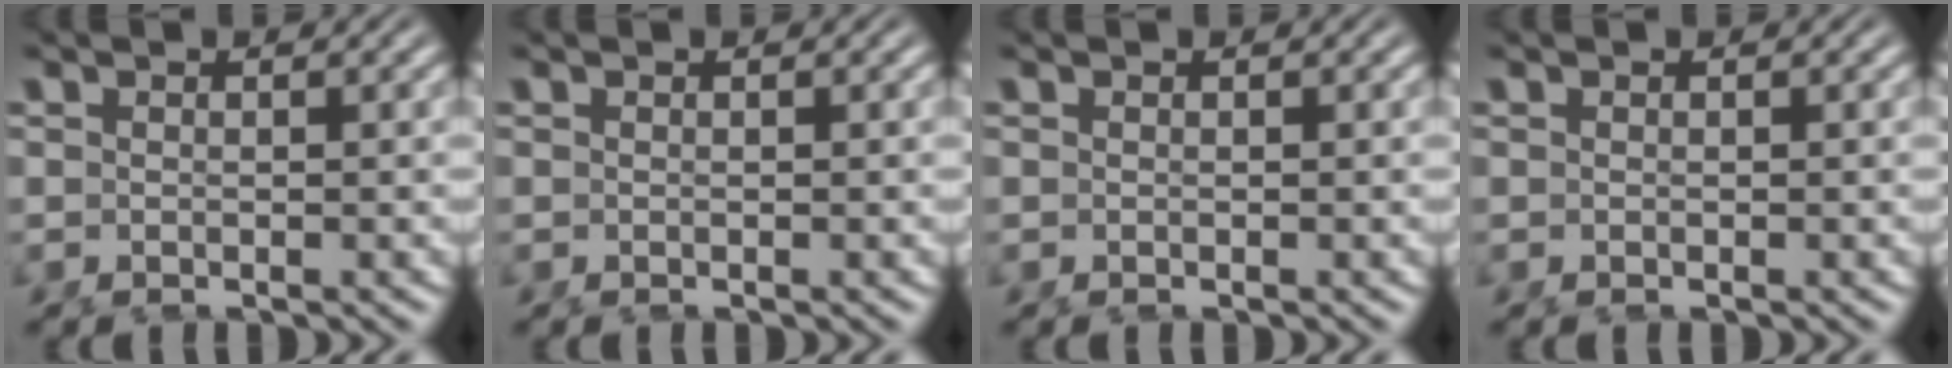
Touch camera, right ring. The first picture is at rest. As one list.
[{"total": 0.0}, {"total": 0.0}, {"total": 0.0}]